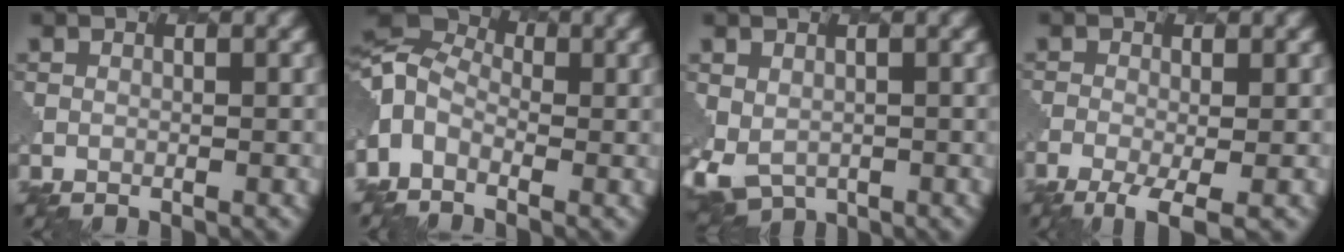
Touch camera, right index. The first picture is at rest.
{"total": 5.8, "force": [-0.9, 4.1, 4.0], "torque": [-0.097, 0.011, -0.026]}
{"total": 4.1, "force": [-0.6, 3.3, 2.4], "torque": [-0.052, -0.026, 0.009]}
{"total": 3.9, "force": [-2.3, 1.1, 3.0], "torque": [-0.059, -0.010, -0.042]}